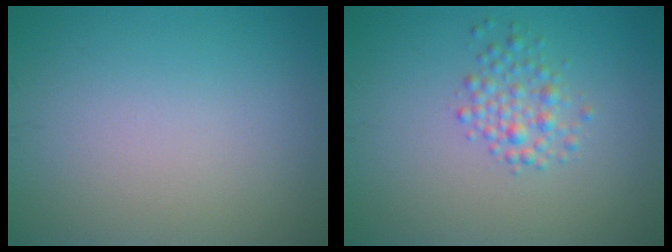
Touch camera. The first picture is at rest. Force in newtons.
{"total": 2.2, "press": 2.2, "slide": 0.1}